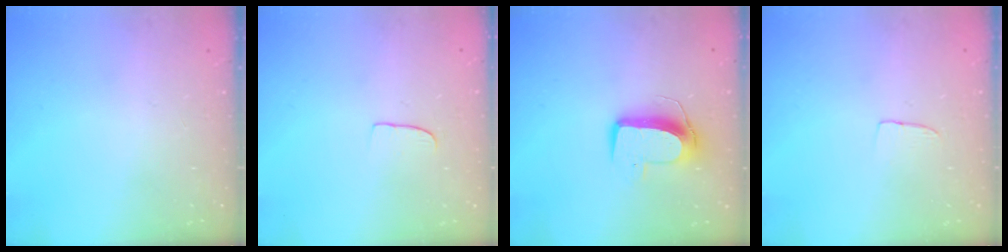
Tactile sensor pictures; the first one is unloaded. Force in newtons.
{"total": 5.2, "press": 5.2, "slide": 0.3}
{"total": 10.1, "press": 10.1, "slide": 0.6}
{"total": 3.2, "press": 3.2, "slide": 0.2}